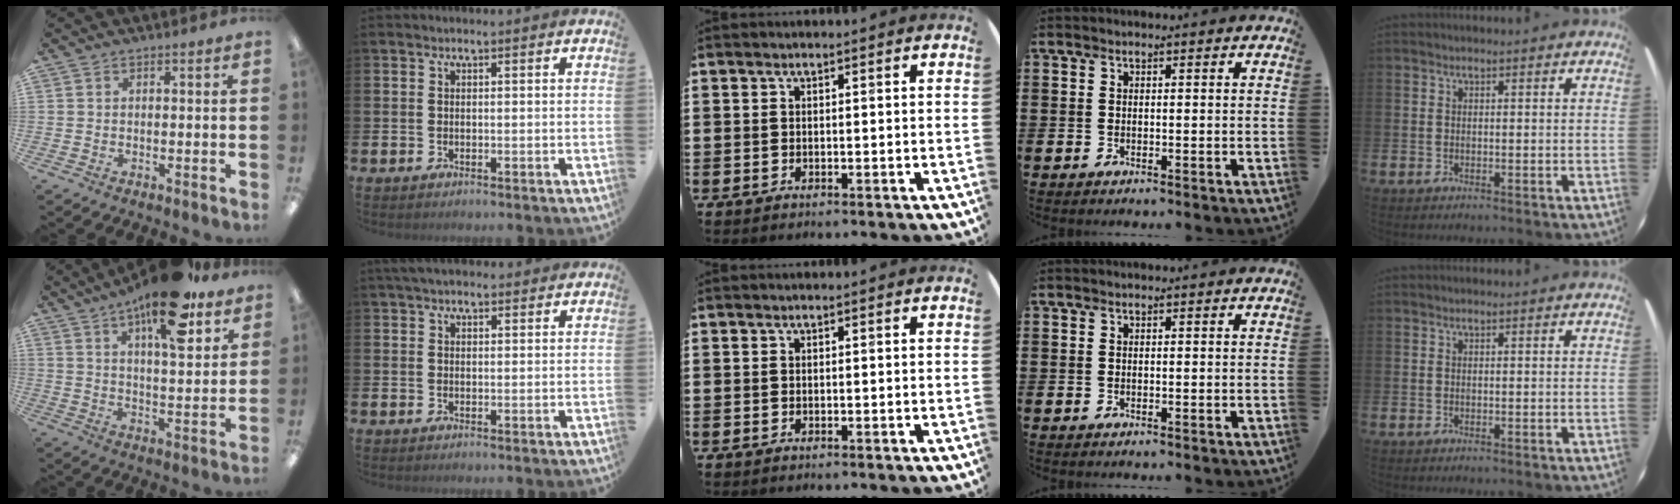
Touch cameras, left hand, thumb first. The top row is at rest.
{"thumb": {"total": 16.4, "force": [10.5, 5.7, 11.3], "torque": [-0.167, -0.049, 0.169]}, "index": {"total": 3.0, "force": [2.6, 1.0, 1.1], "torque": [-0.018, -0.004, 0.045]}}